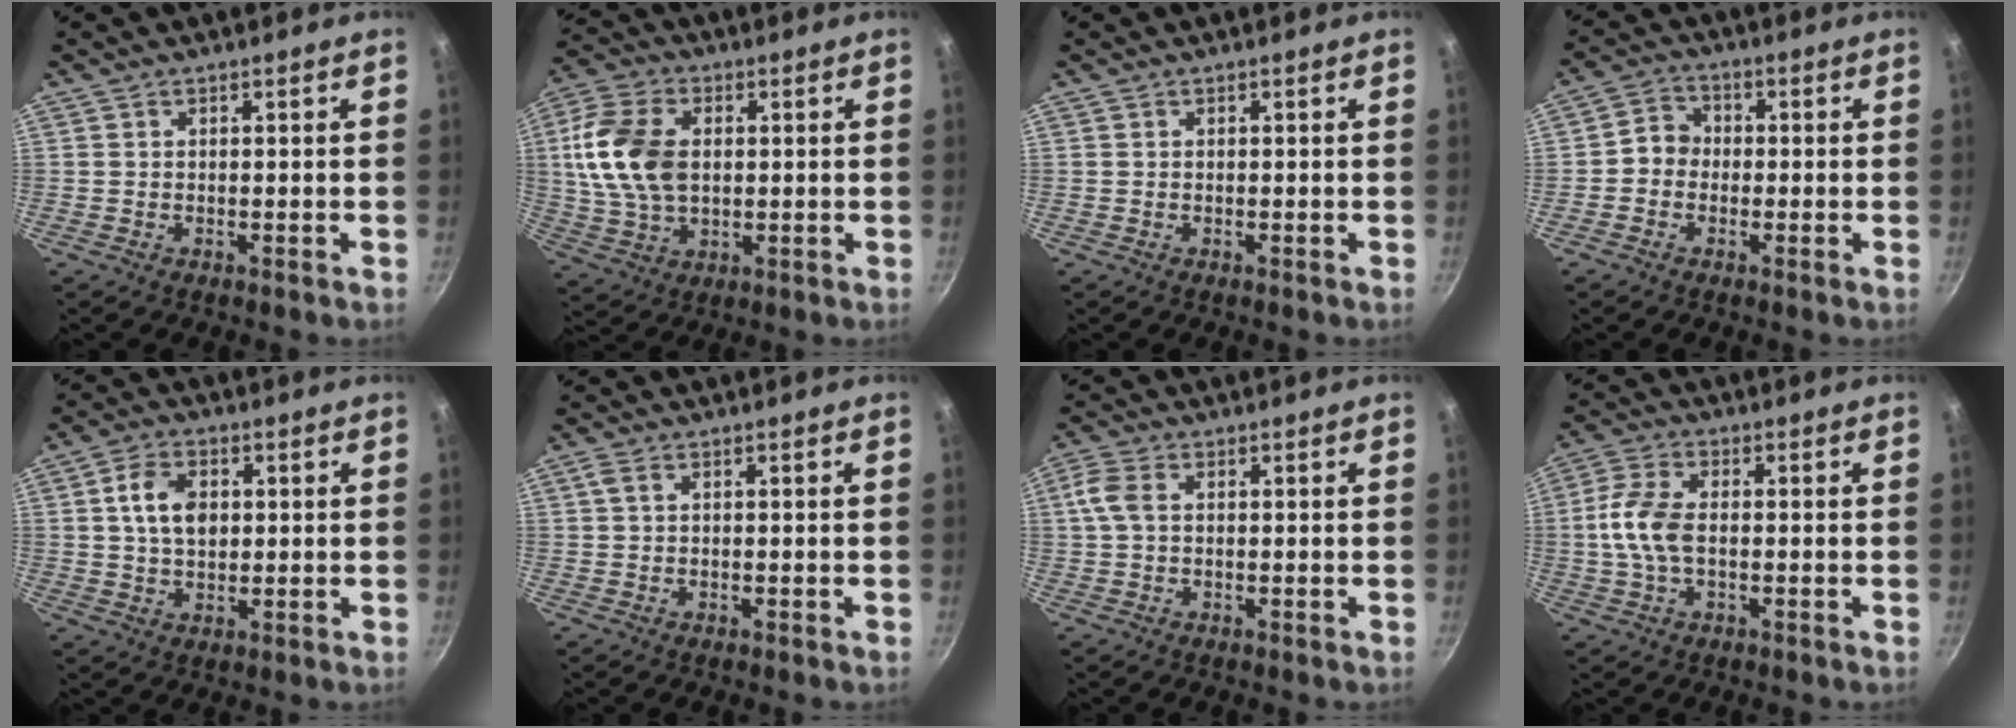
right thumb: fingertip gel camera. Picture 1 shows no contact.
{"total": 14.5, "force": [1.7, 9.6, 10.8], "torque": [-0.202, 0.006, 0.028]}
{"total": 0.0}
{"total": 4.6, "force": [-0.6, 4.1, 2.1], "torque": [-0.010, 0.014, -0.025]}
{"total": 7.7, "force": [1.3, 5.2, 5.5], "torque": [-0.085, 0.003, 0.021]}
{"total": 1.4, "force": [0.2, 0.8, 1.2], "torque": [-0.026, 0.004, 0.001]}
{"total": 4.4, "force": [0.6, 2.7, 3.4], "torque": [-0.081, 0.012, 0.008]}
{"total": 8.0, "force": [-0.6, 4.5, 6.6], "torque": [-0.136, 0.019, -0.020]}